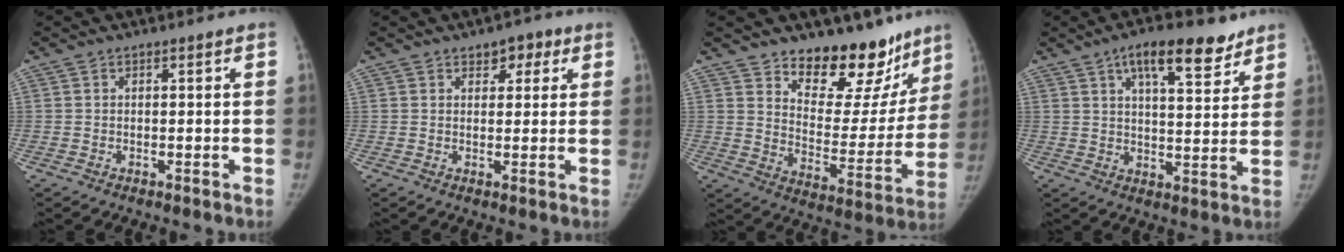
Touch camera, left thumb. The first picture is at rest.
{"total": 4.0, "force": [2.0, 2.6, 2.1], "torque": [0.004, -0.004, 0.021]}
{"total": 18.9, "force": [14.5, 9.2, 7.6], "torque": [-0.037, -0.114, 0.209]}
{"total": 11.6, "force": [7.4, 4.3, 7.9], "torque": [-0.093, -0.031, 0.111]}